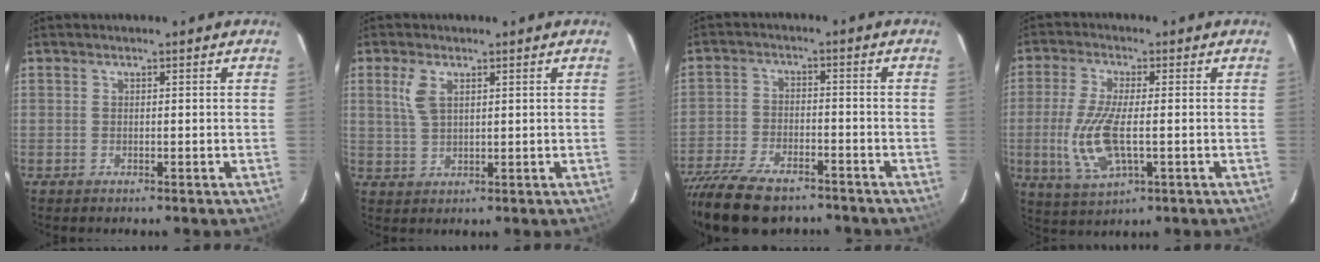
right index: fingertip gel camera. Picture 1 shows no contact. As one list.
[{"total": 4.4, "force": [1.9, 2.0, 3.4], "torque": [-0.070, 0.004, 0.042]}, {"total": 16.2, "force": [-12.7, 6.2, 7.8], "torque": [-0.181, -0.029, -0.219]}, {"total": 2.3, "force": [1.8, -1.2, 0.9], "torque": [-0.006, -0.026, 0.003]}]